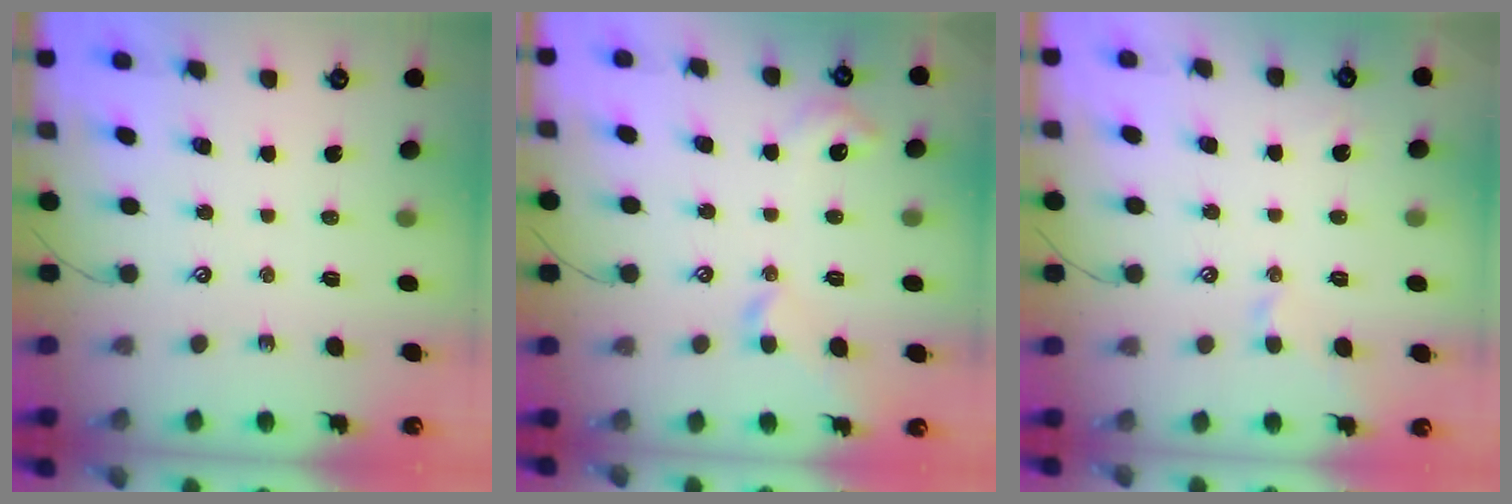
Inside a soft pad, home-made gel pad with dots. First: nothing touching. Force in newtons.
{"total": 3.6, "press": 3.5, "slide": 0.5}
{"total": 1.0, "press": 0.9, "slide": 0.5}